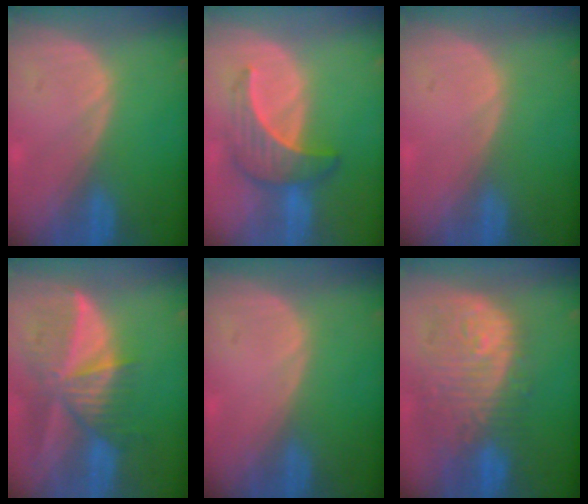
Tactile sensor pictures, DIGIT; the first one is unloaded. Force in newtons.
{"total": 6.5, "press": 6.3, "slide": 1.4}
{"total": 0.0}
{"total": 9.8, "press": 8.6, "slide": 4.6}
{"total": 0.0}
{"total": 12.0, "press": 10.7, "slide": 5.4}